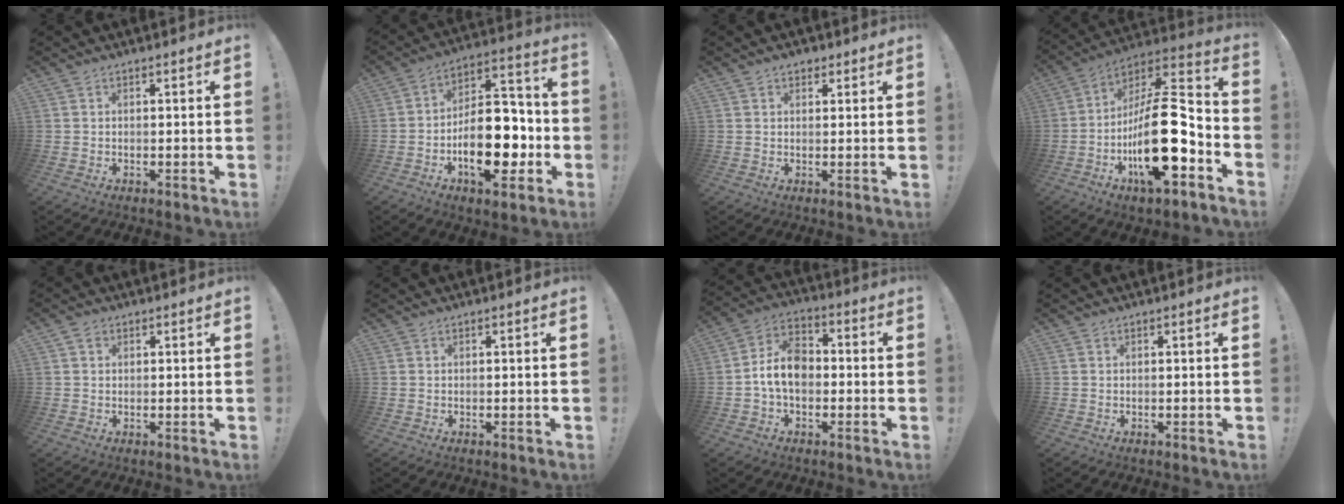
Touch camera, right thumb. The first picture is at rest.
{"total": 20.9, "force": [-6.7, 11.1, 16.4], "torque": [-0.251, 0.042, -0.098]}
{"total": 2.2, "force": [1.3, 1.6, 0.8], "torque": [-0.006, -0.003, 0.022]}
{"total": 24.8, "force": [-6.8, 9.7, 21.8], "torque": [-0.377, 0.039, -0.105]}
{"total": 1.3, "force": [0.7, 1.0, 0.5], "torque": [-0.008, 0.003, 0.012]}
{"total": 0.0}
{"total": 11.2, "force": [-1.5, 8.0, 7.7], "torque": [-0.133, 0.018, -0.023]}
{"total": 0.0}